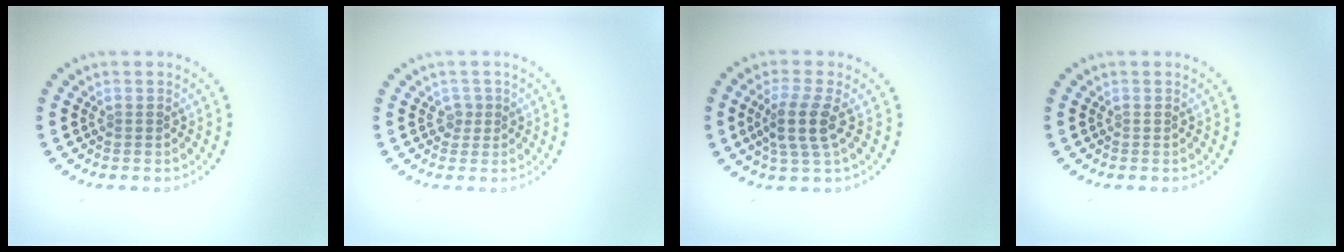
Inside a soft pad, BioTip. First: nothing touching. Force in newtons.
{"total": 1.2, "press": 0.9, "slide": 0.8}
{"total": 3.4, "press": 2.8, "slide": 1.9}
{"total": 0.0}